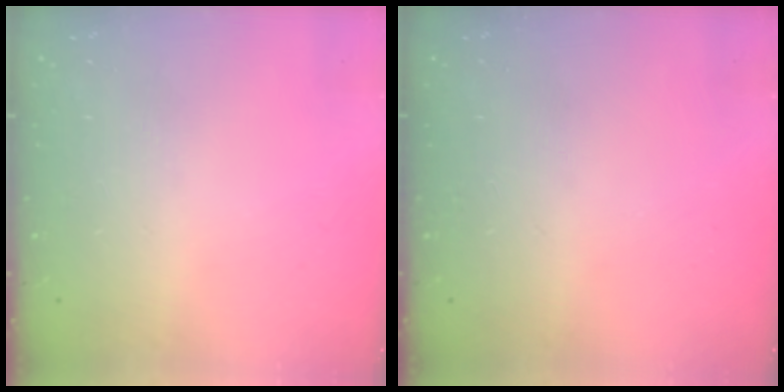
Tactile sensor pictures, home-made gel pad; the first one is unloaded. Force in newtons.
{"total": 0.0}